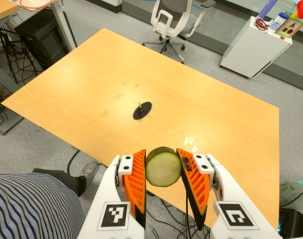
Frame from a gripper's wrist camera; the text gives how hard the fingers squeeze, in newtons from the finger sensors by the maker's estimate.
{"total": 11.5, "left": 10.7, "right": 12.4}